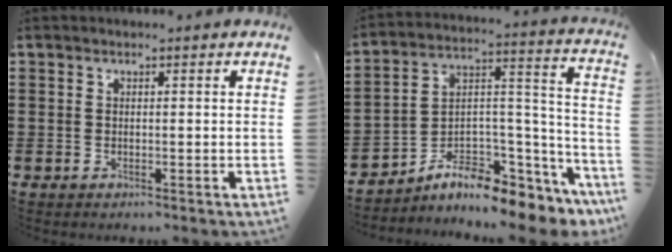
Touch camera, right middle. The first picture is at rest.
{"total": 7.6, "force": [-6.4, 2.6, 3.3], "torque": [-0.064, -0.006, -0.122]}